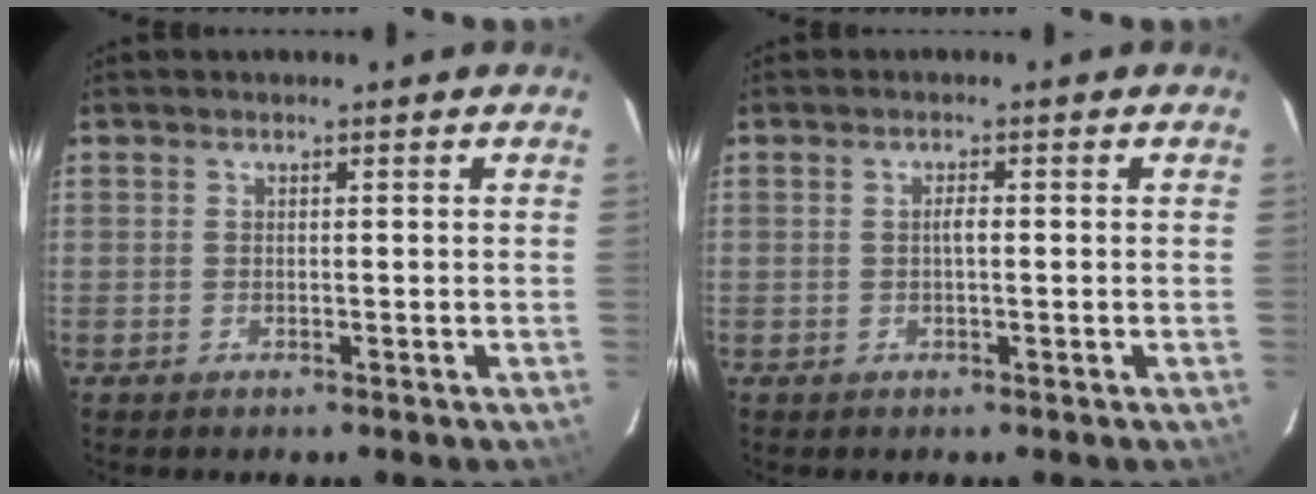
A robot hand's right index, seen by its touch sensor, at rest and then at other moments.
{"total": 1.4, "force": [0.0, 0.5, 1.3], "torque": [-0.022, 0.005, -0.002]}